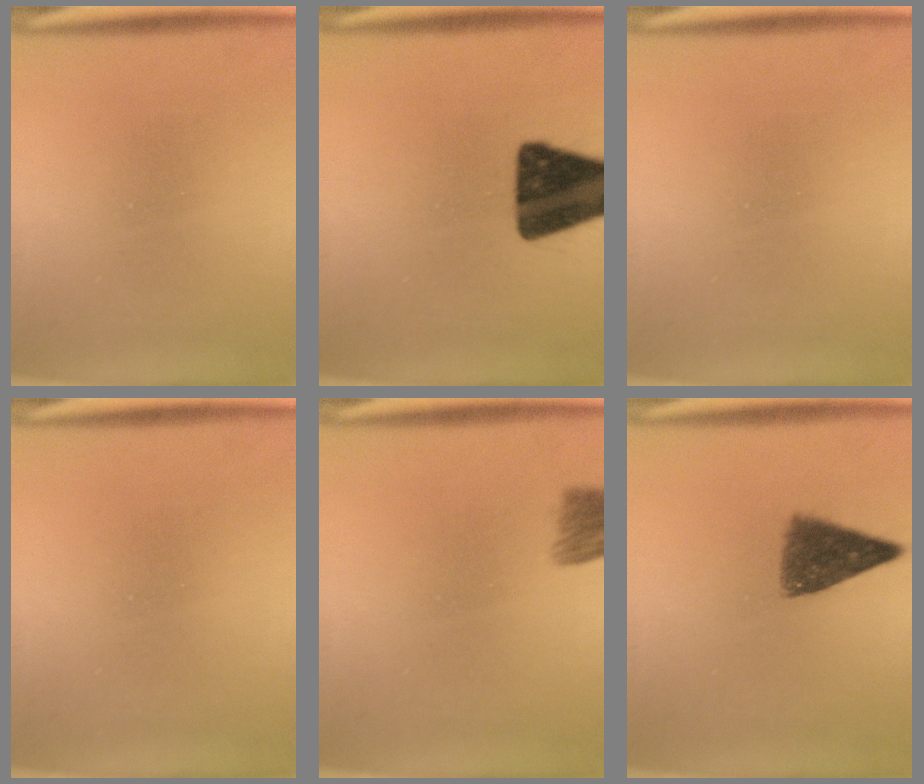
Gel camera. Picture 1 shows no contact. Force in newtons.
{"total": 17.2}
{"total": 0.0}
{"total": 0.0}
{"total": 3.9}
{"total": 7.3}